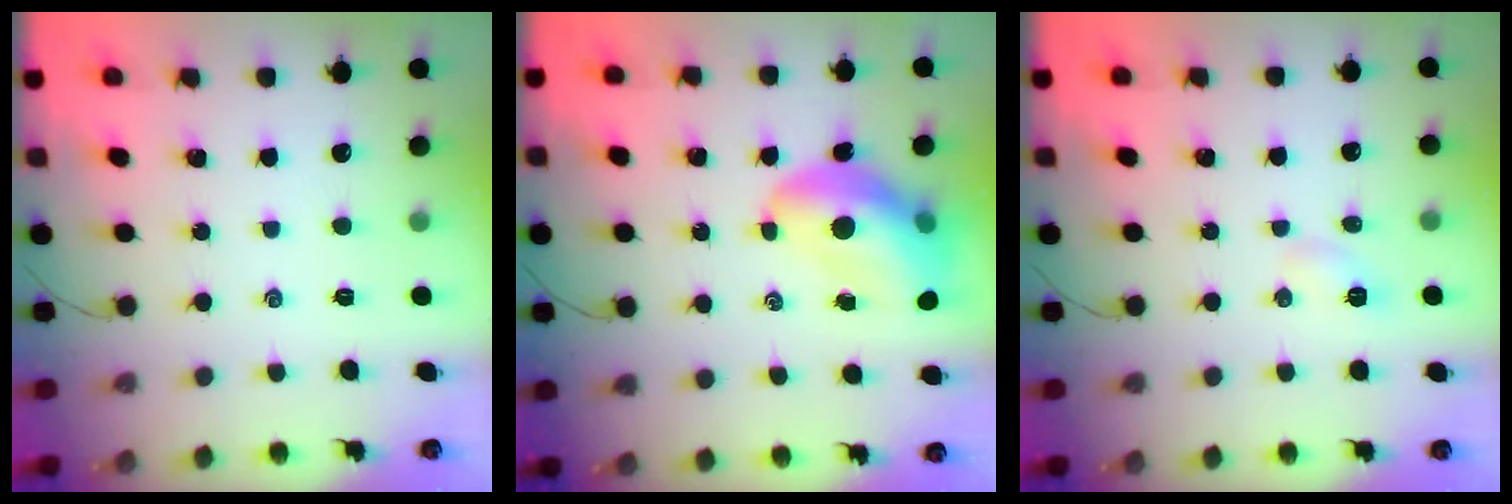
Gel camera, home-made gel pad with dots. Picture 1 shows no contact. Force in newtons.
{"total": 13.4, "press": 12.8, "slide": 3.9}
{"total": 2.9, "press": 2.8, "slide": 0.8}